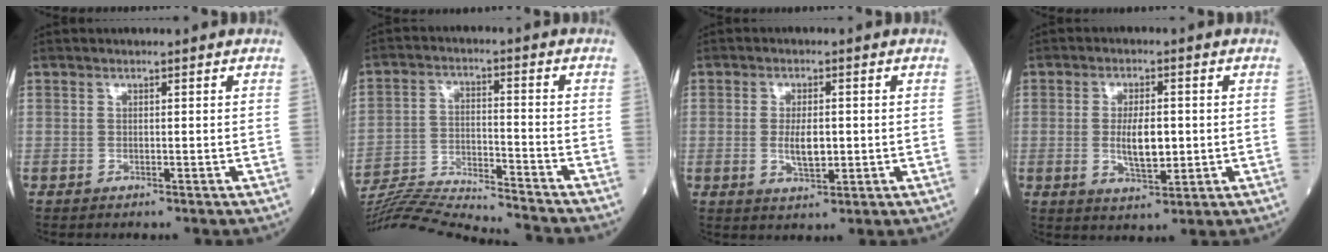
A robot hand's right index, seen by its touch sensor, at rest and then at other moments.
{"total": 18.1, "force": [-17.4, -1.2, 4.8], "torque": [-0.091, -0.014, -0.283]}
{"total": 4.5, "force": [-0.3, 1.7, 4.2], "torque": [-0.074, -0.005, -0.002]}
{"total": 6.1, "force": [-0.2, 2.2, 5.7], "torque": [-0.101, -0.007, -0.001]}